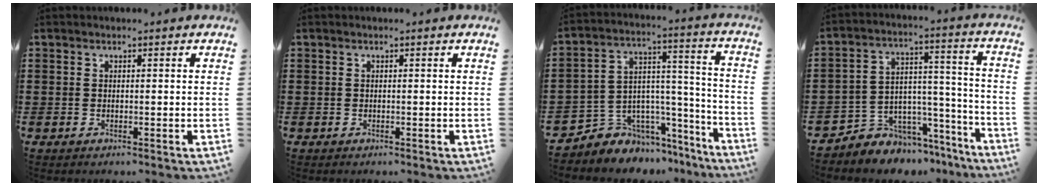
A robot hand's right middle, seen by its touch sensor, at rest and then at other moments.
{"total": 0.0}
{"total": 5.7, "force": [-4.5, 3.5, -0.7], "torque": [-0.002, -0.002, -0.081]}
{"total": 5.6, "force": [-4.9, 2.7, -0.6], "torque": [0.001, 0.005, -0.095]}